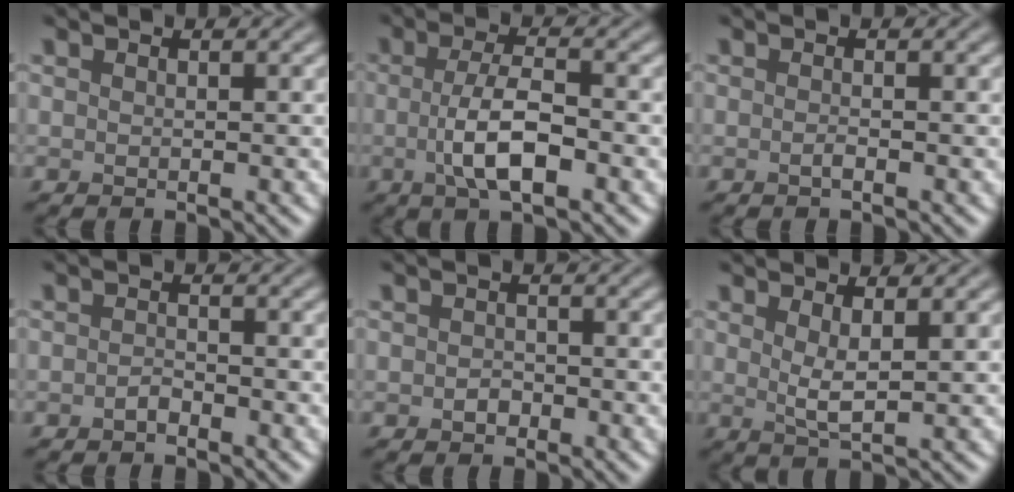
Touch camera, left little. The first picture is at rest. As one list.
[{"total": 4.7, "force": [-0.9, 1.5, 4.4], "torque": [-0.085, -0.001, -0.021]}, {"total": 0.6, "force": [-0.3, 0.1, 0.5], "torque": [-0.011, 0.000, -0.007]}, {"total": 0.9, "force": [-0.7, 0.3, 0.5], "torque": [-0.010, 0.001, -0.013]}, {"total": 1.0, "force": [-0.4, 0.8, 0.5], "torque": [-0.008, -0.003, -0.009]}, {"total": 2.2, "force": [1.0, 0.4, 1.9], "torque": [-0.037, -0.007, 0.019]}]